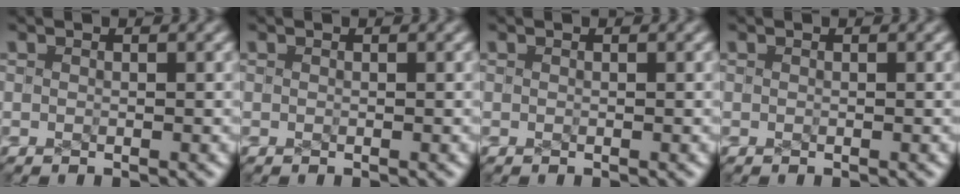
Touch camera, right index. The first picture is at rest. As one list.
[{"total": 0.0}, {"total": 0.0}, {"total": 0.0}]